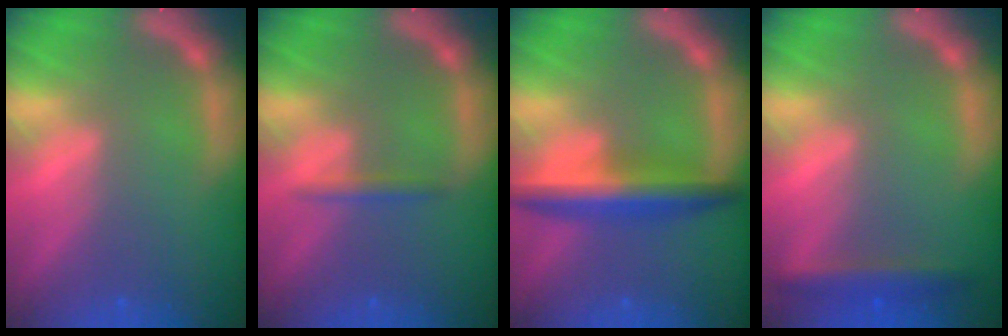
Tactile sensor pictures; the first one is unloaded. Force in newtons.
{"total": 1.4}
{"total": 5.5}
{"total": 3.0}